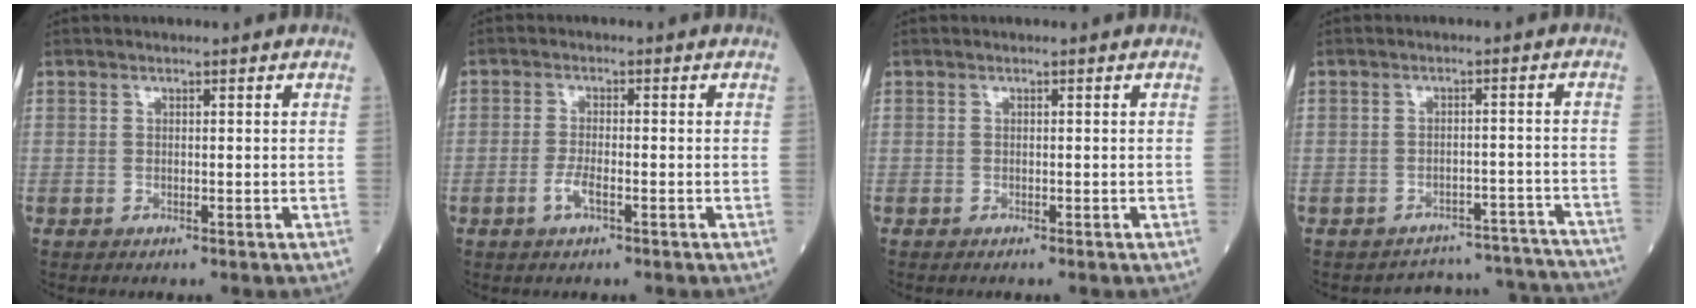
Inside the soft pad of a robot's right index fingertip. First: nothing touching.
{"total": 2.8, "force": [-1.2, 0.6, 2.5], "torque": [-0.056, -0.002, -0.026]}
{"total": 0.0}
{"total": 11.5, "force": [-11.4, 1.7, -1.2], "torque": [0.031, 0.043, -0.129]}